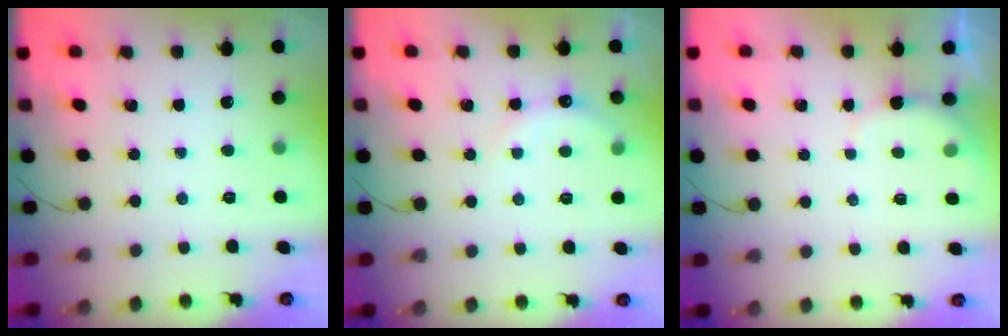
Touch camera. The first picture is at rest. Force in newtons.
{"total": 5.8, "press": 5.6, "slide": 1.4}
{"total": 2.3, "press": 2.2, "slide": 0.6}